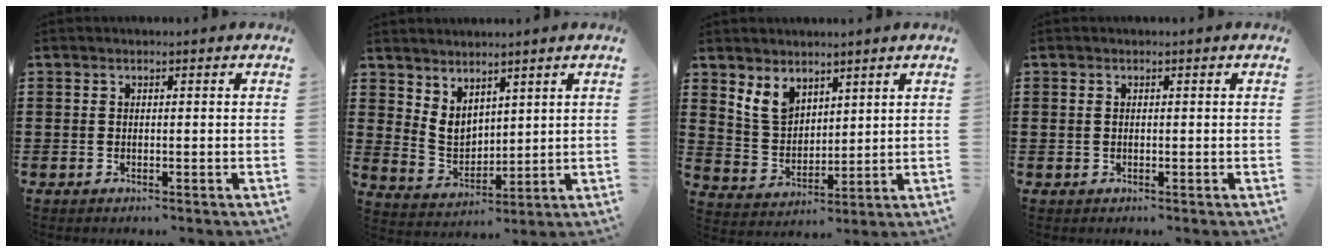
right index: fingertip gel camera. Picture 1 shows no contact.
{"total": 4.5, "force": [3.3, 2.7, 1.5], "torque": [-0.044, -0.007, 0.064]}
{"total": 5.6, "force": [3.8, 3.6, 2.0], "torque": [-0.059, 0.004, 0.073]}
{"total": 0.0}